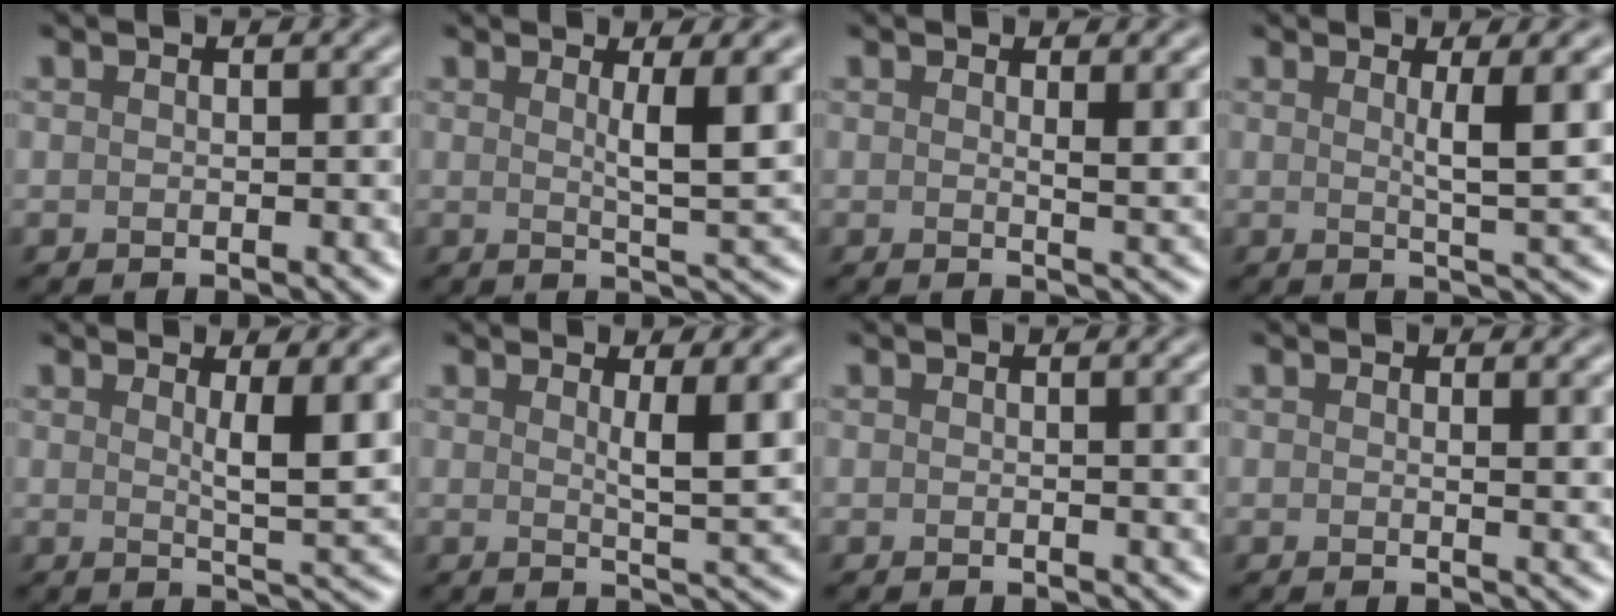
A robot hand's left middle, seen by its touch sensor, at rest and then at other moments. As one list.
[{"total": 4.8, "force": [1.2, 0.8, 4.6], "torque": [-0.061, -0.001, 0.024]}, {"total": 2.0, "force": [0.8, 0.4, 1.7], "torque": [-0.013, 0.001, 0.017]}, {"total": 4.3, "force": [0.9, 0.7, 4.1], "torque": [-0.054, 0.000, 0.020]}, {"total": 4.4, "force": [1.2, 0.9, 4.2], "torque": [-0.055, -0.005, 0.026]}, {"total": 4.0, "force": [1.1, 0.7, 3.8], "torque": [-0.048, -0.004, 0.023]}, {"total": 1.5, "force": [0.2, 0.3, 1.4], "torque": [-0.011, 0.007, 0.006]}, {"total": 1.2, "force": [0.4, 0.3, 1.1], "torque": [-0.004, 0.003, 0.009]}]